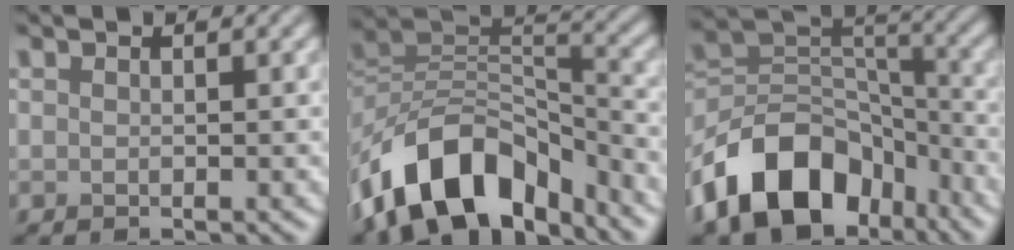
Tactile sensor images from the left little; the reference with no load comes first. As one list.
[{"total": 11.9, "force": [-7.9, 6.4, 6.2], "torque": [-0.106, 0.015, -0.156]}, {"total": 12.3, "force": [-7.2, 7.8, 6.2], "torque": [-0.105, 0.010, -0.143]}]